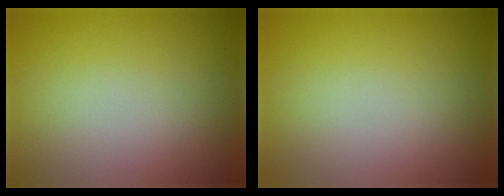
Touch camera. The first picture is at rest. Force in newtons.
{"total": 0.0}